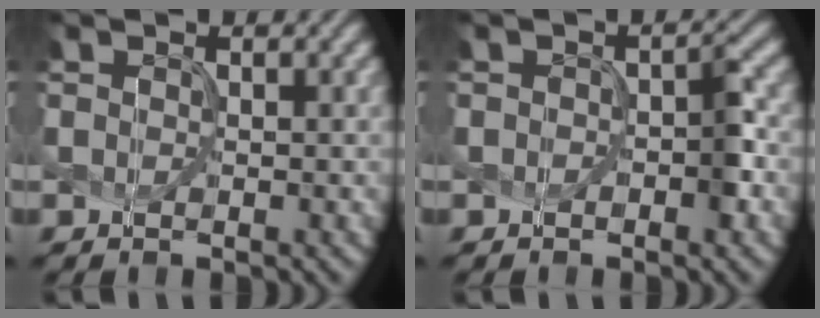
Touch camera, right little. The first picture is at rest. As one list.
[{"total": 2.0, "force": [-0.4, 0.9, 1.7], "torque": [-0.022, 0.000, -0.008]}]